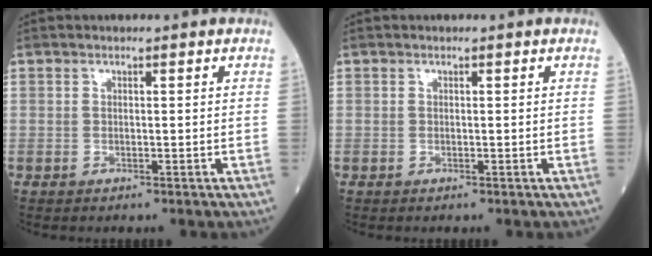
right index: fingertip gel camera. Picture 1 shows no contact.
{"total": 0.0}